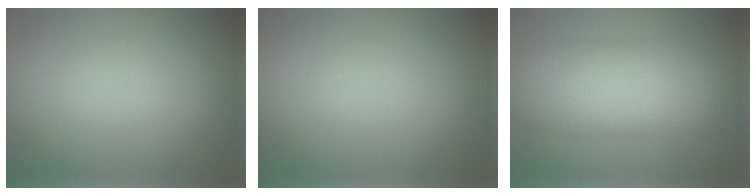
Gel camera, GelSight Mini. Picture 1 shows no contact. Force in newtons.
{"total": 0.0}
{"total": 7.5, "press": 7.5, "slide": 0.3}